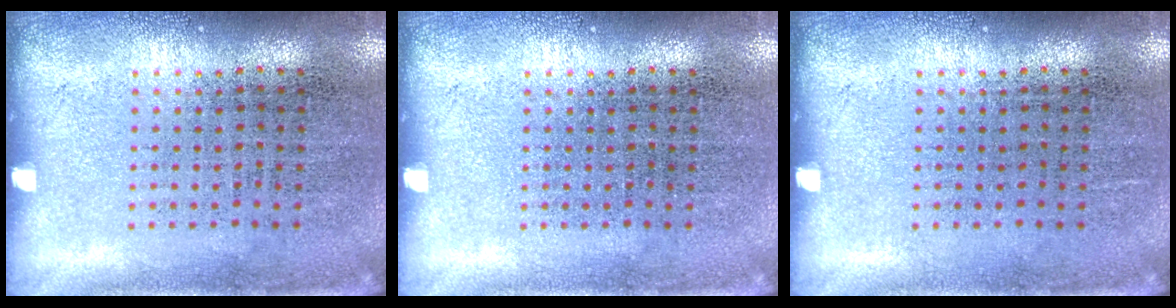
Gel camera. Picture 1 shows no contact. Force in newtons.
{"total": 0.0}
{"total": 0.0}